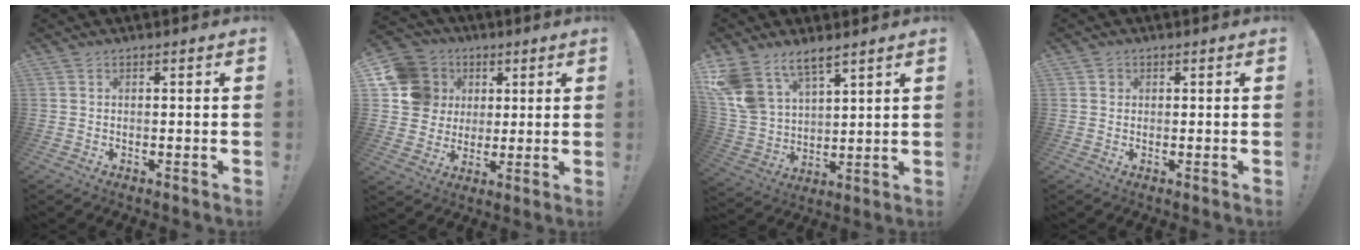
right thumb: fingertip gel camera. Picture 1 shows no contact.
{"total": 14.9, "force": [3.6, 13.5, 5.2], "torque": [-0.065, -0.003, 0.085]}
{"total": 12.3, "force": [8.8, 6.6, 5.4], "torque": [-0.119, -0.056, 0.175]}
{"total": 1.4, "force": [0.5, 1.3, 0.3], "torque": [-0.003, 0.003, 0.008]}